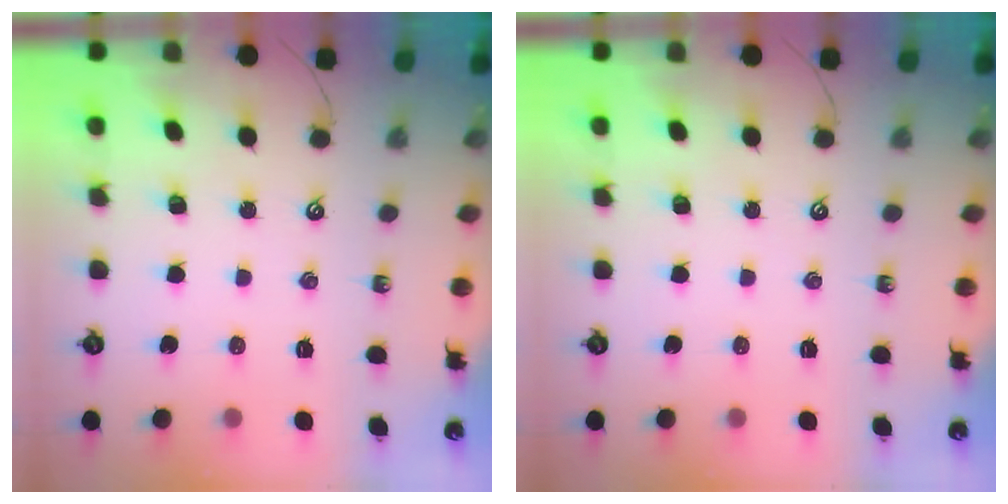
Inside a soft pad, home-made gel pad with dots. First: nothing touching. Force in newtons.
{"total": 0.0}